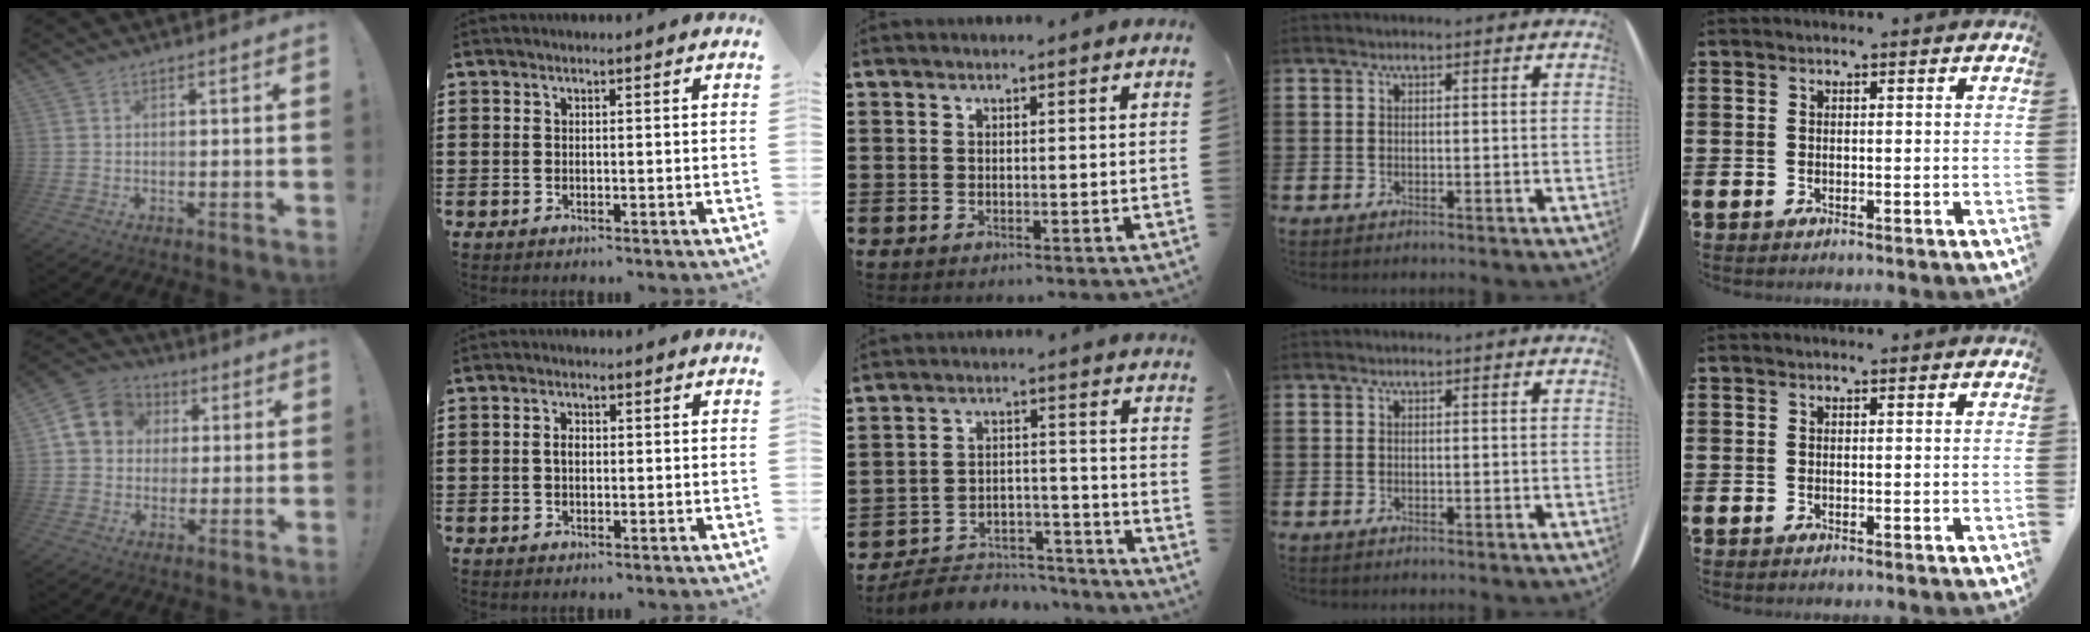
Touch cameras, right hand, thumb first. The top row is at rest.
{"thumb": {"total": 11.1, "force": [2.3, 9.8, 4.6], "torque": [-0.061, 0.007, 0.050]}, "index": {"total": 1.7, "force": [0.0, 0.9, 1.4], "torque": [-0.029, 0.005, -0.002]}, "middle": {"total": 5.2, "force": [-5.1, 1.0, 0.5], "torque": [-0.003, 0.018, -0.102]}}